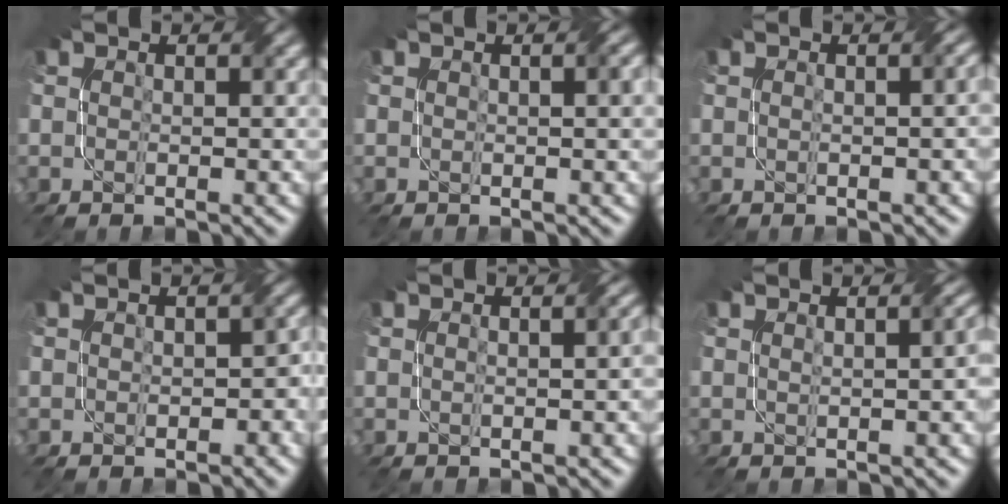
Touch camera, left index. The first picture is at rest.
{"total": 1.6, "force": [0.4, 0.4, 1.6], "torque": [-0.017, 0.004, 0.005]}
{"total": 2.5, "force": [0.3, 1.1, 2.2], "torque": [-0.014, 0.010, -0.003]}
{"total": 2.5, "force": [-0.3, 1.7, 1.9], "torque": [-0.020, -0.006, -0.005]}
{"total": 2.8, "force": [0.3, 1.3, 2.5], "torque": [-0.015, 0.013, -0.005]}
{"total": 3.7, "force": [0.6, 1.6, 3.2], "torque": [-0.015, 0.021, -0.001]}